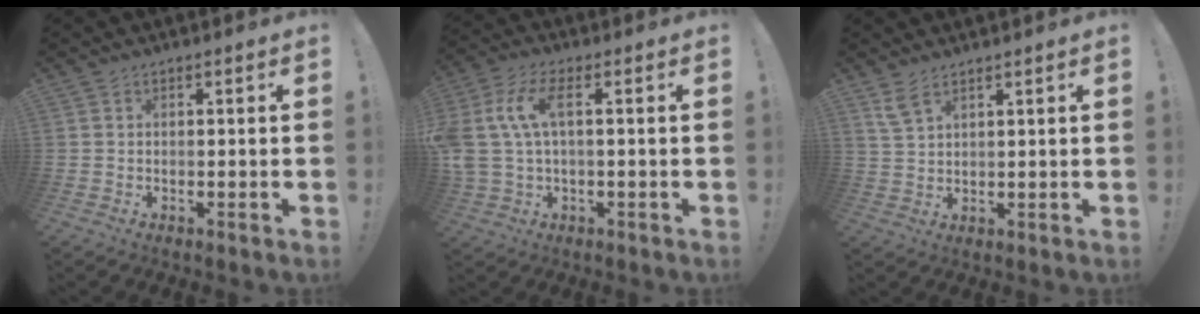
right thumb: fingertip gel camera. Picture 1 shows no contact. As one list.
[{"total": 10.6, "force": [1.8, 5.1, 9.1], "torque": [-0.202, 0.000, 0.034]}, {"total": 4.7, "force": [3.4, 1.5, 2.8], "torque": [-0.052, -0.014, 0.064]}]